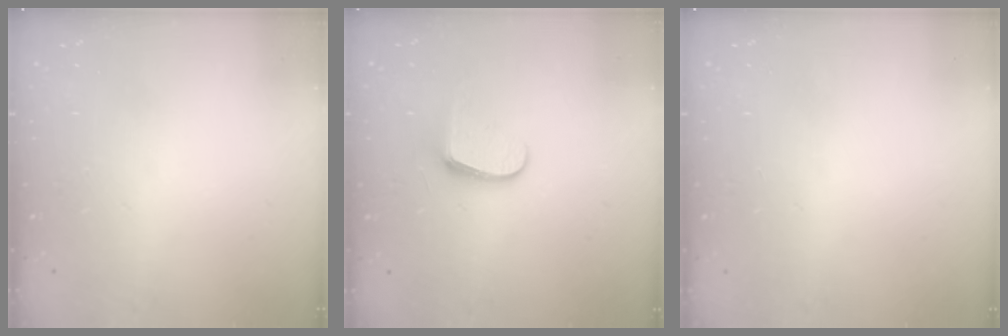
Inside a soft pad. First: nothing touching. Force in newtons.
{"total": 8.9, "press": 8.8, "slide": 0.8}
{"total": 0.6, "press": 0.6, "slide": 0.2}